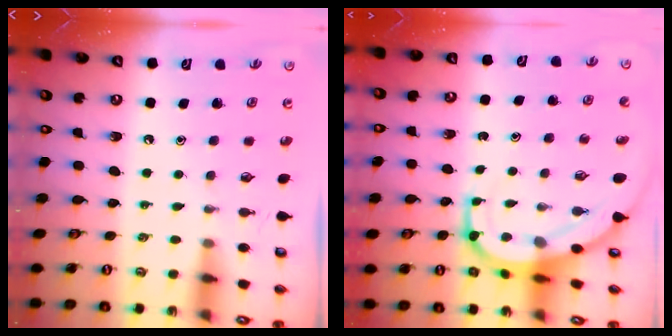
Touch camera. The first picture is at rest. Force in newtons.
{"total": 10.5, "press": 10.4, "slide": 1.0}